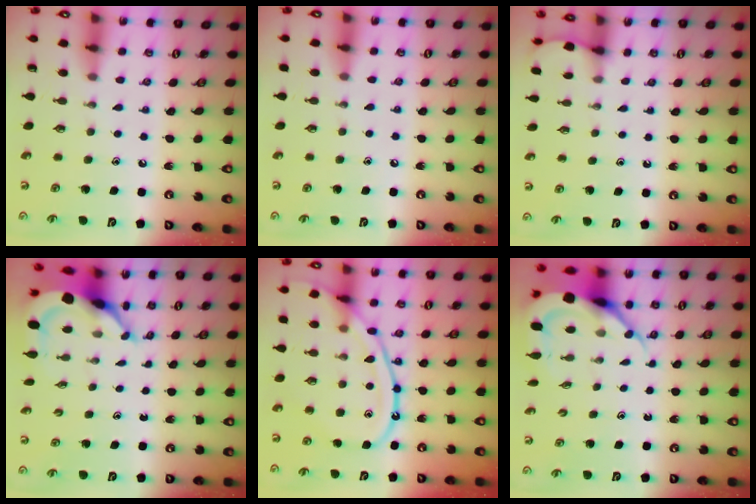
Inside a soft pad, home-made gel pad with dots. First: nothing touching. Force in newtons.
{"total": 0.9, "press": 0.9, "slide": 0.2}
{"total": 1.9, "press": 1.9, "slide": 0.2}
{"total": 5.5, "press": 5.4, "slide": 0.8}
{"total": 14.2, "press": 14.2, "slide": 1.3}
{"total": 8.3, "press": 8.2, "slide": 1.0}